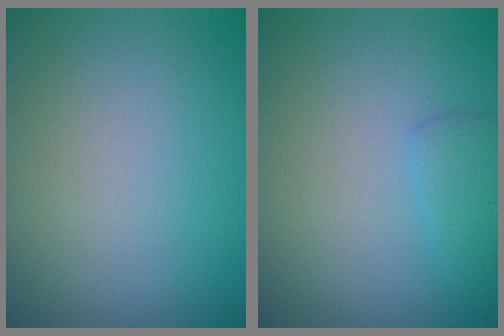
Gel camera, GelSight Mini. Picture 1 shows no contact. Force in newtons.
{"total": 1.4, "press": 1.4, "slide": 0.1}